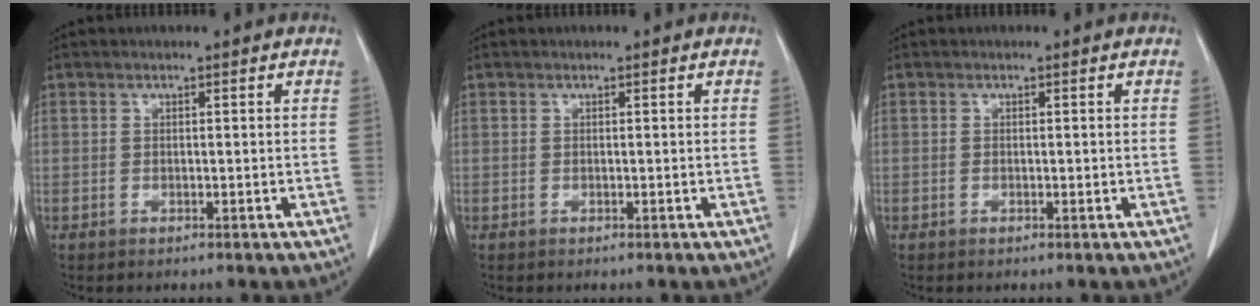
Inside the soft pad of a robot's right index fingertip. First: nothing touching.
{"total": 0.0}
{"total": 0.6, "force": [-0.1, 0.3, 0.5], "torque": [-0.010, -0.002, 0.000]}